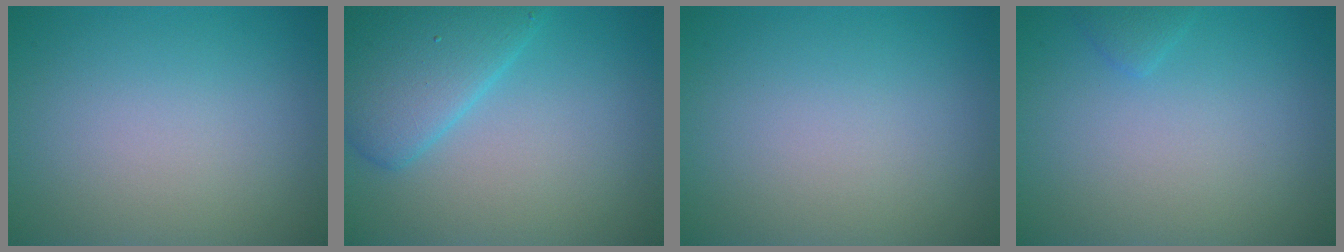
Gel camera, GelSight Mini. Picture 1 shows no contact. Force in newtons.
{"total": 5.4, "press": 5.4, "slide": 0.2}
{"total": 0.0}
{"total": 0.8, "press": 0.8, "slide": 0.1}